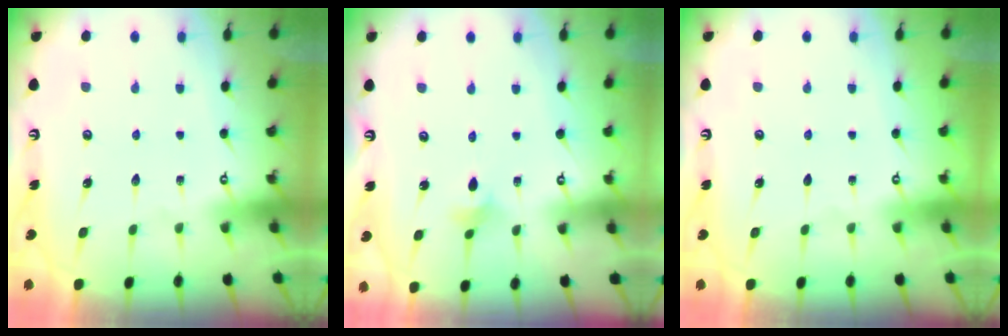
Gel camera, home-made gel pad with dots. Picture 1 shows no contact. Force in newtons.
{"total": 2.8, "press": 2.8, "slide": 0.5}
{"total": 0.0}